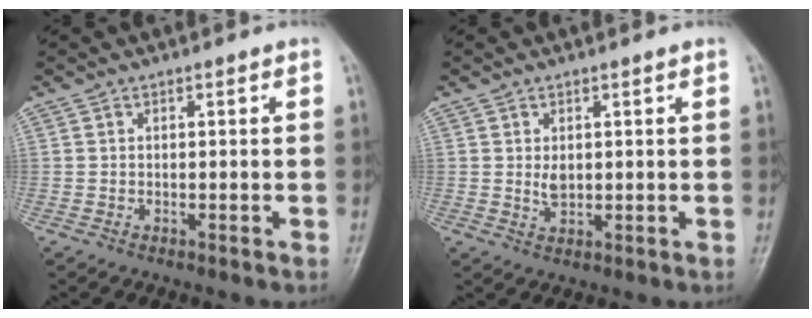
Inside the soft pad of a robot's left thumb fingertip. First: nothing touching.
{"total": 2.5, "force": [0.6, 1.5, 1.9], "torque": [-0.025, -0.008, 0.014]}